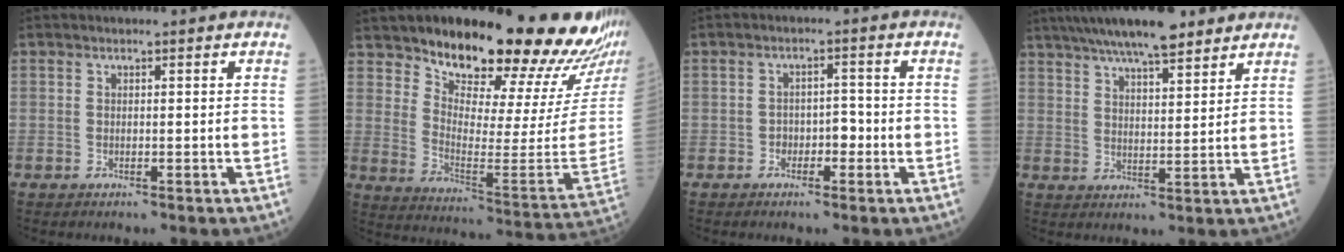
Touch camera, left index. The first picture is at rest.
{"total": 23.9, "force": [20.3, 2.4, 12.3], "torque": [-0.188, -0.093, 0.273]}
{"total": 2.8, "force": [-1.3, 1.6, 1.9], "torque": [-0.020, 0.008, -0.025]}
{"total": 13.7, "force": [11.0, 2.5, 7.9], "torque": [-0.141, 0.029, 0.176]}